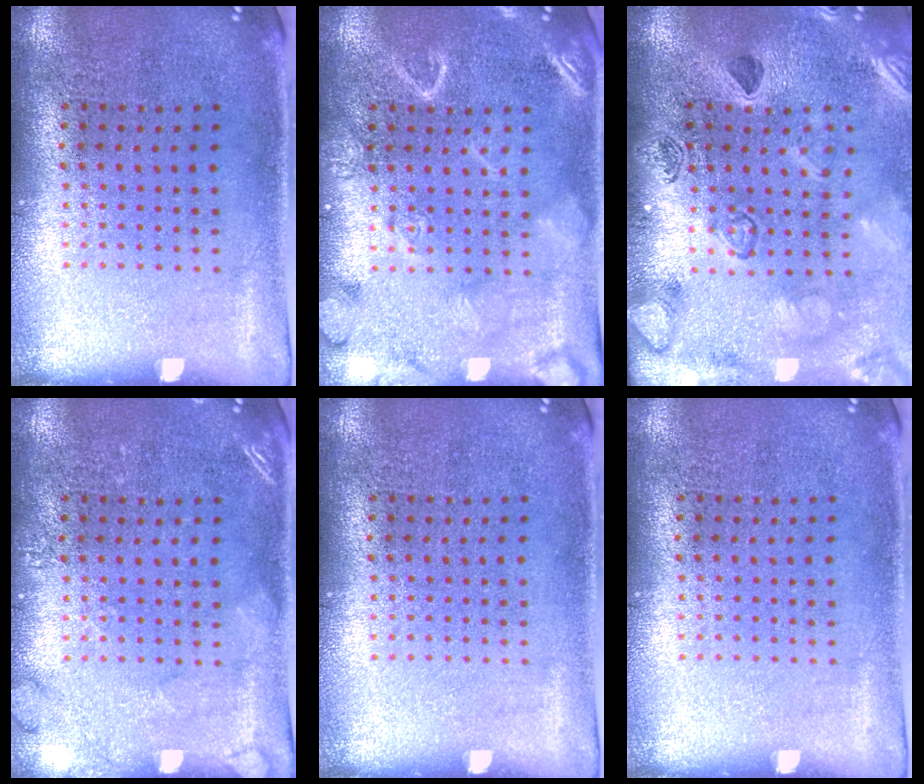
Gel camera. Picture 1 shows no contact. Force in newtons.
{"total": 3.6, "press": 3.6, "slide": 0.5}
{"total": 2.3, "press": 2.3, "slide": 0.5}
{"total": 1.8, "press": 1.8, "slide": 0.3}
{"total": 0.0}
{"total": 0.0}